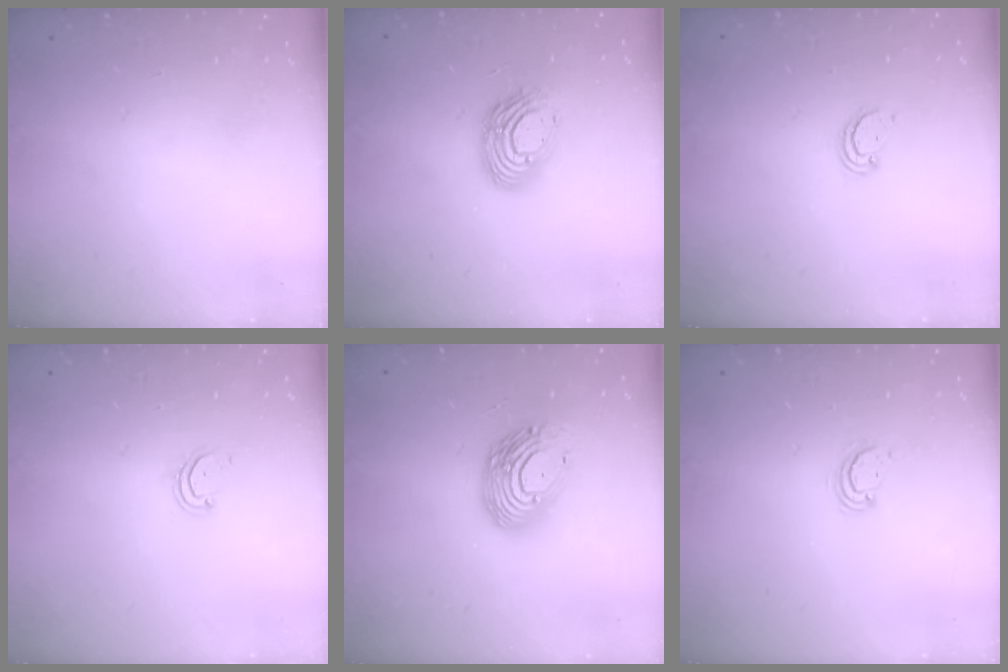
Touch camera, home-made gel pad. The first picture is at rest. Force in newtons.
{"total": 12.4, "press": 12.4, "slide": 1.0}
{"total": 2.2, "press": 2.2, "slide": 0.1}
{"total": 2.5, "press": 2.5, "slide": 0.2}
{"total": 16.4, "press": 16.4, "slide": 1.2}
{"total": 2.6, "press": 2.6, "slide": 0.3}